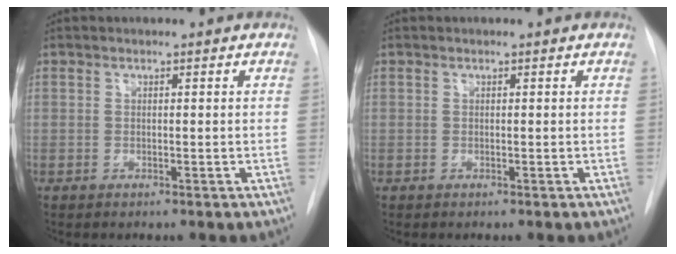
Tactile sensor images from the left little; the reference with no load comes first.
{"total": 0.0}